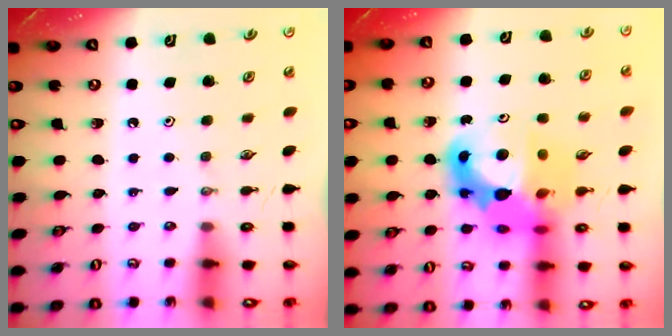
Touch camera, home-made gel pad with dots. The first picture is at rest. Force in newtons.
{"total": 16.4, "press": 16.3, "slide": 1.6}